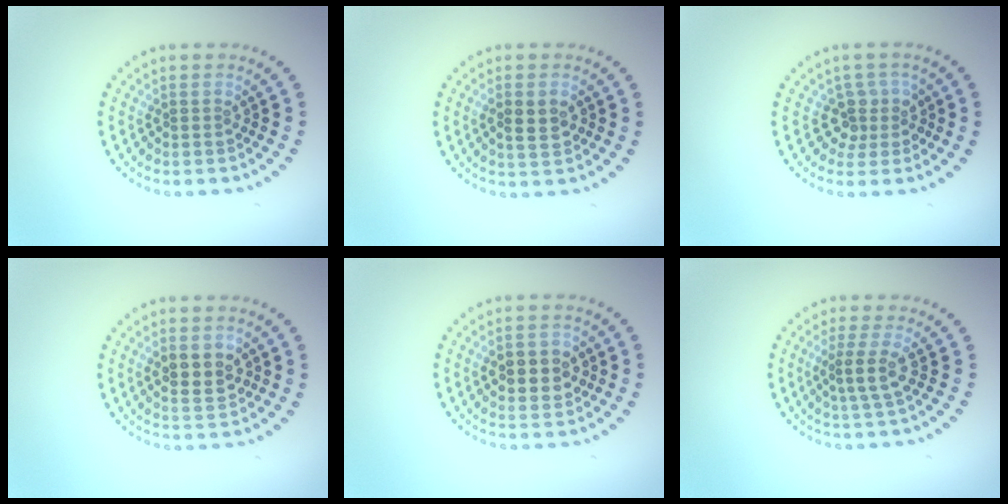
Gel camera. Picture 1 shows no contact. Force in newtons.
{"total": 2.4, "press": 2.3, "slide": 0.3}
{"total": 2.5, "press": 1.9, "slide": 1.6}
{"total": 3.0, "press": 3.0, "slide": 0.1}
{"total": 3.4, "press": 3.4, "slide": 0.4}
{"total": 2.5, "press": 1.8, "slide": 1.8}